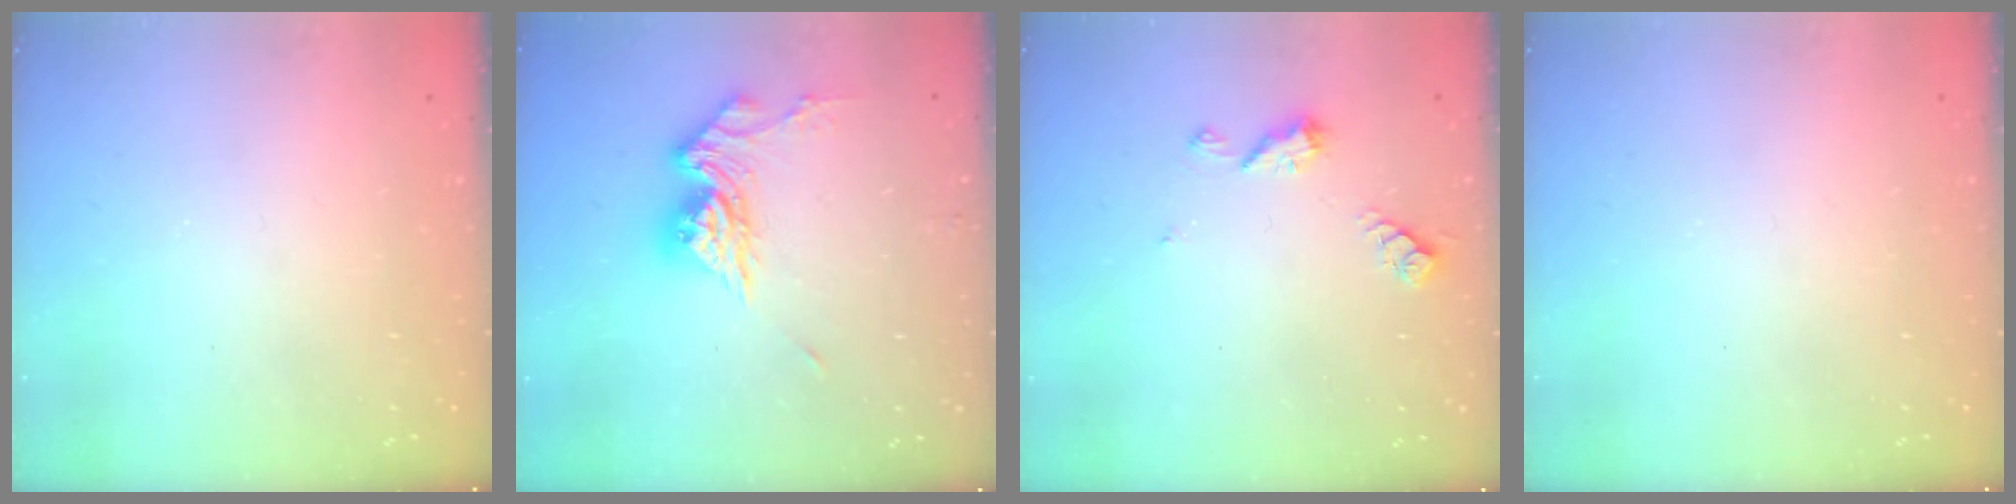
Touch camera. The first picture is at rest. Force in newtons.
{"total": 12.0, "press": 11.9, "slide": 1.1}
{"total": 6.3, "press": 6.2, "slide": 0.7}
{"total": 0.0}